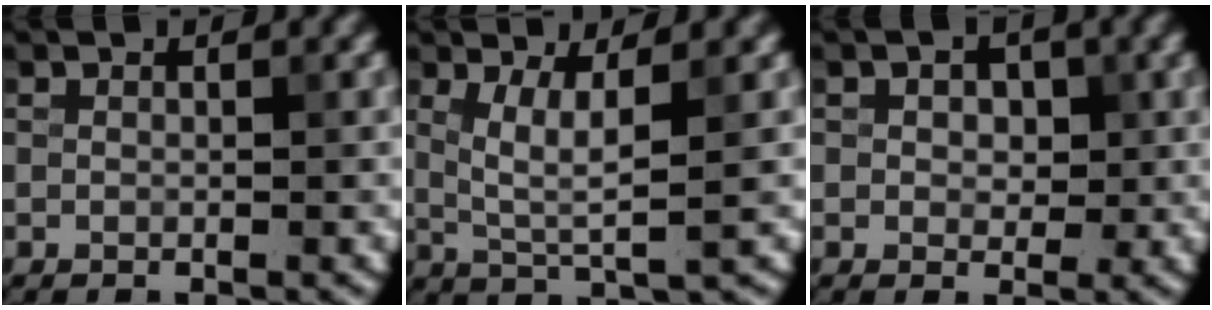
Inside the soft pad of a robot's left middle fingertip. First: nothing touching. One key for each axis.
{"total": 3.4, "fx": 0.9, "fy": 0.7, "fz": 3.3, "tx": -0.069, "ty": -0.005, "tz": 0.023}
{"total": 2.3, "fx": 0.4, "fy": 1.6, "fz": 1.5, "tx": -0.022, "ty": 0.000, "tz": -0.001}